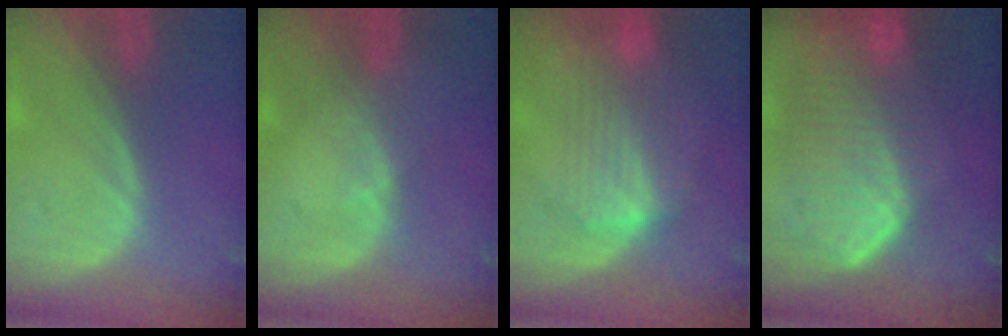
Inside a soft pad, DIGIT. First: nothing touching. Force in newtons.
{"total": 1.1, "press": 1.1, "slide": 0.2}
{"total": 7.3, "press": 7.1, "slide": 1.4}
{"total": 10.8, "press": 9.5, "slide": 5.2}